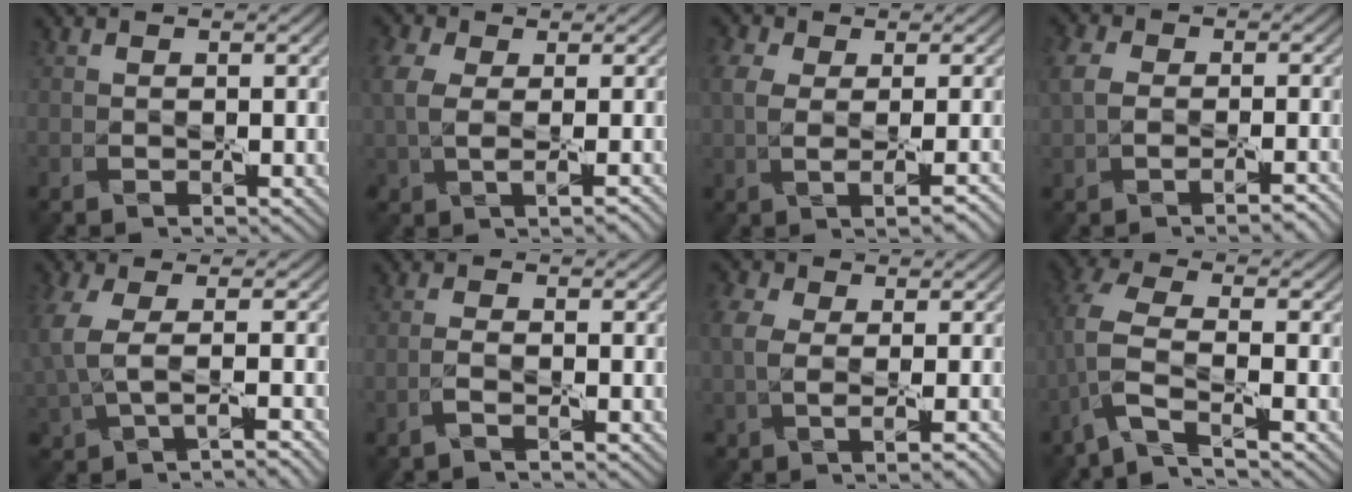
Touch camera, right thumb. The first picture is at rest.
{"total": 4.8, "force": [0.4, 2.7, 4.0], "torque": [-0.095, 0.005, 0.013]}
{"total": 5.5, "force": [0.2, 2.8, 4.7], "torque": [-0.082, 0.010, 0.013]}
{"total": 5.2, "force": [-1.0, 3.3, 3.9], "torque": [-0.071, 0.005, -0.017]}
{"total": 4.0, "force": [-0.2, 1.4, 3.8], "torque": [-0.104, -0.006, -0.002]}
{"total": 1.1, "force": [-0.7, -0.9, 0.1], "torque": [-0.005, 0.013, -0.020]}
{"total": 4.4, "force": [0.1, 2.3, 3.7], "torque": [-0.080, 0.001, 0.005]}
{"total": 4.8, "force": [-2.7, 0.7, 3.9], "torque": [-0.097, 0.013, -0.075]}